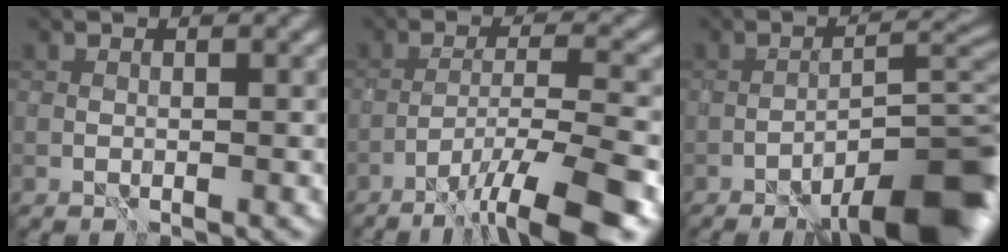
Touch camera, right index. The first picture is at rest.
{"total": 9.8, "force": [-6.7, 1.9, 7.0], "torque": [-0.110, 0.007, -0.107]}
{"total": 11.5, "force": [-7.7, 3.1, 7.9], "torque": [-0.103, 0.011, -0.113]}